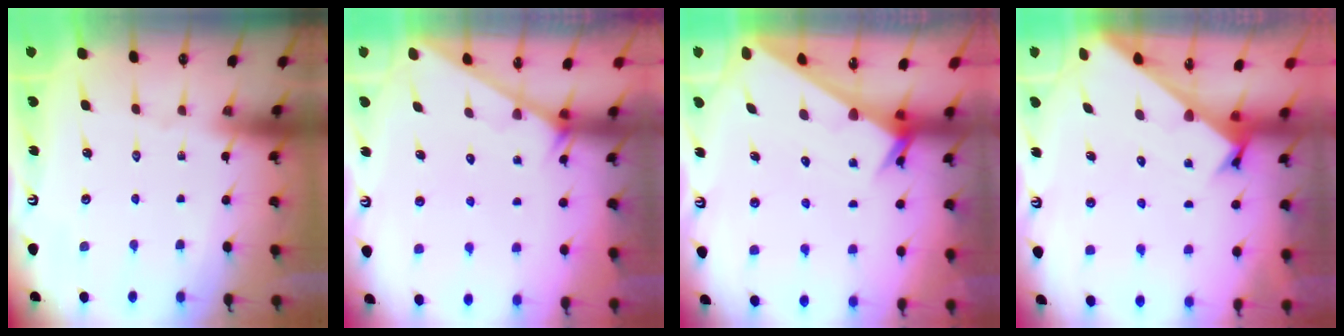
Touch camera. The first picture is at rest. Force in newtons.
{"total": 1.6, "press": 1.6, "slide": 0.1}
{"total": 2.1, "press": 2.1, "slide": 0.1}
{"total": 2.4, "press": 2.4, "slide": 0.2}